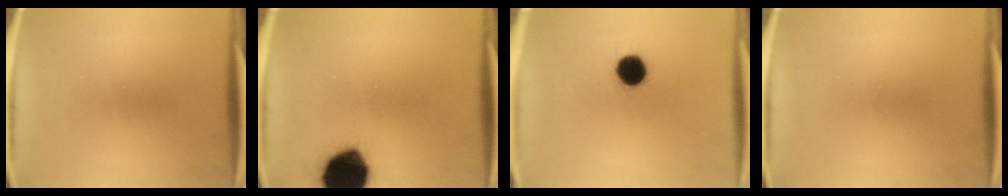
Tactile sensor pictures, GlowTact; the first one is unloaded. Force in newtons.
{"total": 17.9}
{"total": 8.6}
{"total": 0.0}